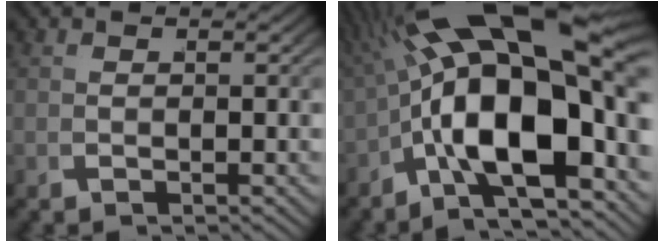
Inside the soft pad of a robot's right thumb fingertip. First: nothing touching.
{"total": 16.2, "force": [0.3, 8.7, 13.7], "torque": [-0.255, -0.034, 0.019]}